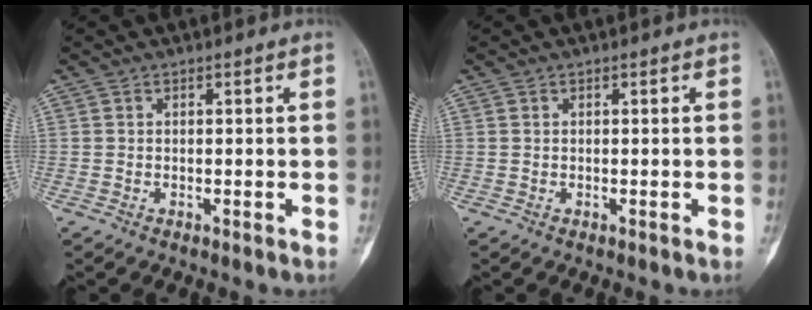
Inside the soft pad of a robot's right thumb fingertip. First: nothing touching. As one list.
[{"total": 0.0}]